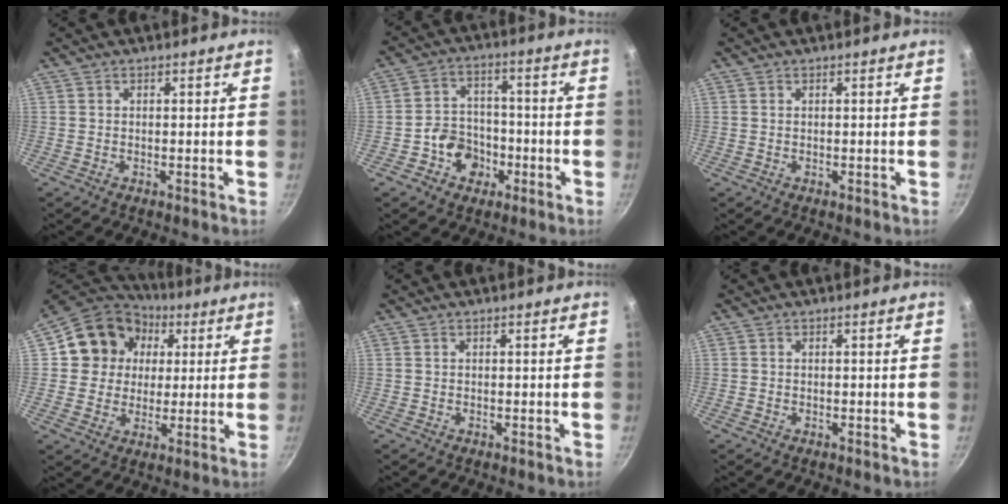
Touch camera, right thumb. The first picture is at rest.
{"total": 8.5, "force": [-3.3, 7.0, 3.5], "torque": [-0.024, 0.035, -0.059]}
{"total": 0.0}
{"total": 14.3, "force": [3.7, 12.7, 5.4], "torque": [-0.067, 0.017, 0.054]}
{"total": 0.0}
{"total": 0.0}